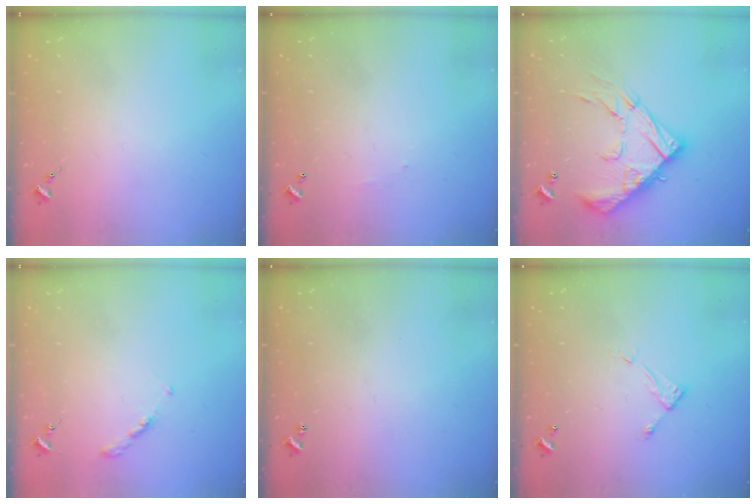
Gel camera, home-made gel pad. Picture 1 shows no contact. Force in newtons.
{"total": 3.7, "press": 3.7, "slide": 0.2}
{"total": 20.3, "press": 20.3, "slide": 1.7}
{"total": 3.2, "press": 3.2, "slide": 0.4}
{"total": 1.0, "press": 1.0, "slide": 0.2}
{"total": 4.9, "press": 4.8, "slide": 0.3}